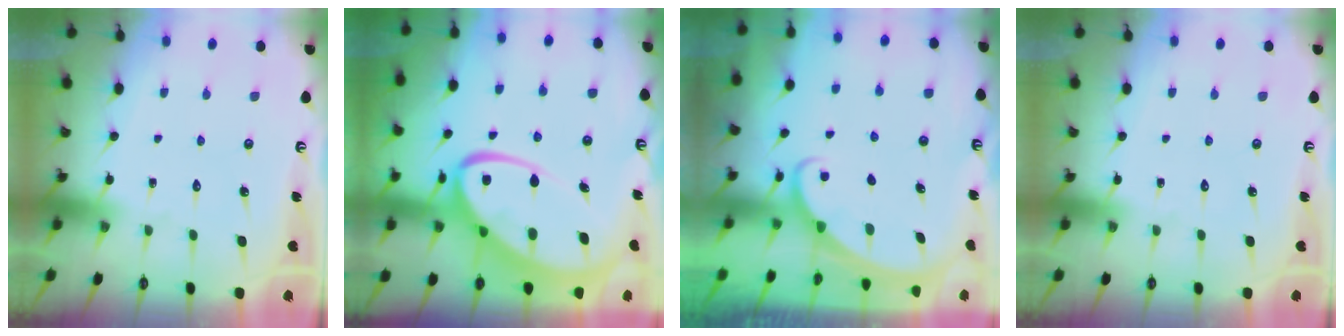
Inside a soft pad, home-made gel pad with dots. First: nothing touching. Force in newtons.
{"total": 16.6, "press": 16.5, "slide": 1.6}
{"total": 1.5, "press": 1.5, "slide": 0.1}
{"total": 0.0}